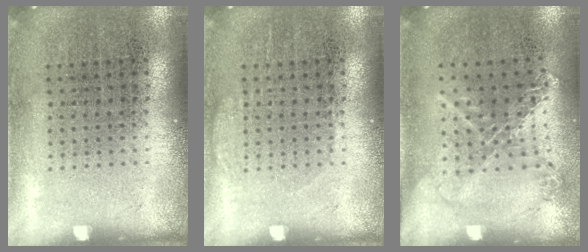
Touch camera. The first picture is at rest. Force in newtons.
{"total": 0.7, "press": 0.7, "slide": 0.2}
{"total": 1.1, "press": 1.1, "slide": 0.0}